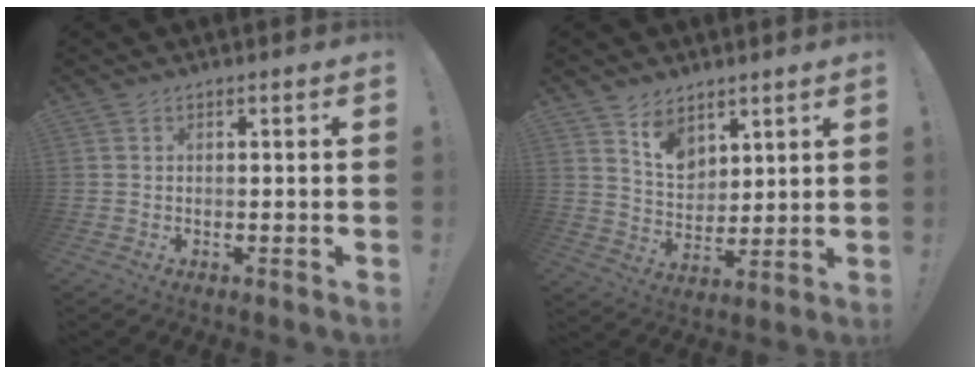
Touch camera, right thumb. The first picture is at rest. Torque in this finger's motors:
{"motor_torque": [-0.75, 0.82, 0.24, 0.64, 0.02]}